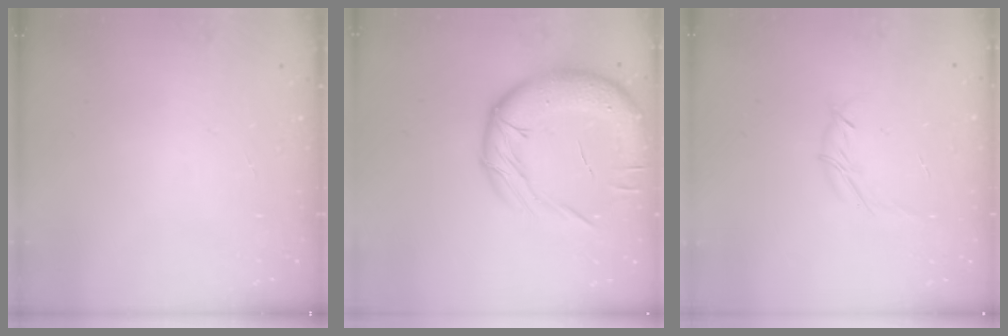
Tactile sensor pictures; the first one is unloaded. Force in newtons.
{"total": 20.3, "press": 19.9, "slide": 4.2}
{"total": 3.9, "press": 3.8, "slide": 0.8}